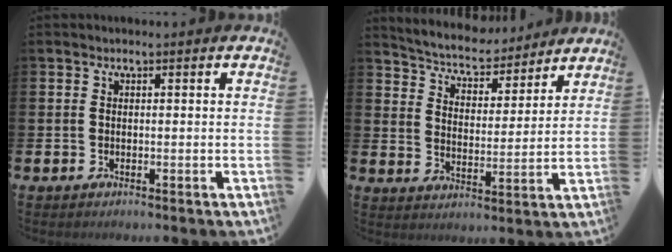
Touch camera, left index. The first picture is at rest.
{"total": 5.5, "force": [5.3, 1.6, 0.7], "torque": [-0.040, -0.045, 0.087]}